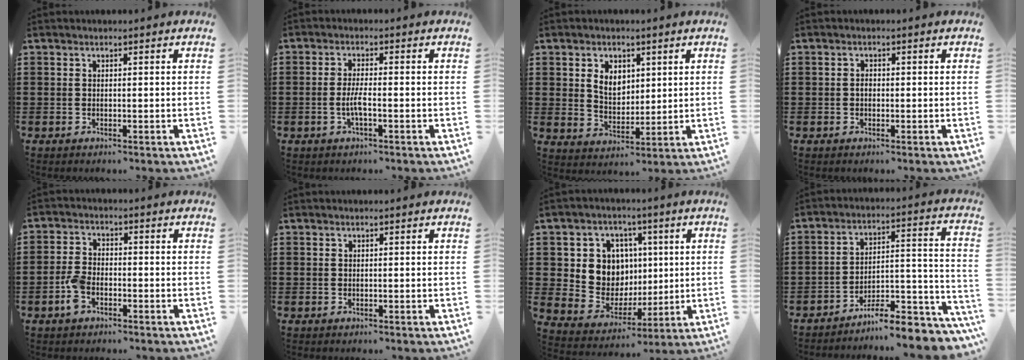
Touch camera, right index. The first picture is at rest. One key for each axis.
{"total": 3.2, "fx": -1.0, "fy": 0.6, "fz": 3.0, "tx": -0.068, "ty": -0.006, "tz": -0.023}
{"total": 4.6, "fx": 1.6, "fy": 3.4, "fz": 2.6, "tx": -0.056, "ty": 0.007, "tz": 0.027}
{"total": 1.0, "fx": -0.2, "fy": 0.6, "fz": 0.8, "tx": -0.018, "ty": 0.001, "tz": -0.005}
{"total": 3.9, "fx": -1.8, "fy": 1.9, "fz": 2.8, "tx": -0.078, "ty": -0.004, "tz": -0.041}
{"total": 0.0}
{"total": 9.3, "fx": 2.2, "fy": 8.6, "fz": 2.8, "tx": -0.084, "ty": -0.003, "tz": 0.047}
{"total": 8.2, "fx": -7.4, "fy": 1.4, "fz": 3.3, "tx": -0.040, "ty": 0.015, "tz": -0.139}